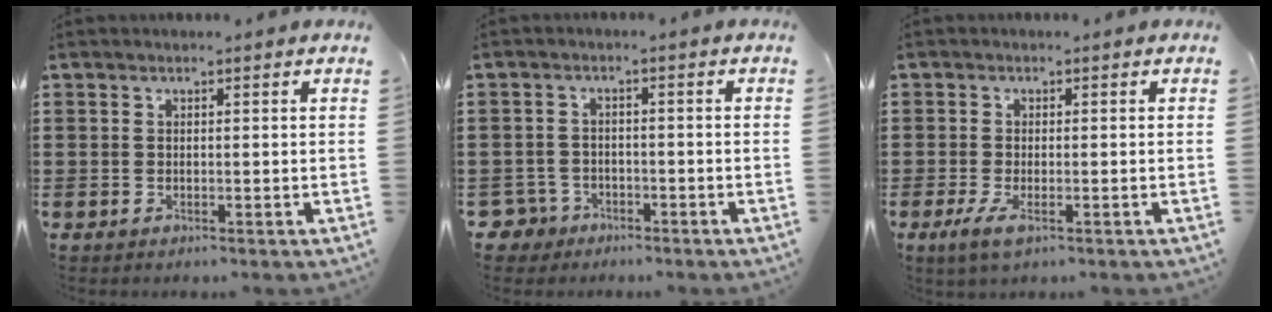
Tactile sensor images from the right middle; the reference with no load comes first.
{"total": 2.9, "force": [-2.3, 1.8, 0.4], "torque": [-0.030, -0.005, -0.051]}
{"total": 2.5, "force": [-1.0, 1.1, 2.0], "torque": [-0.050, -0.003, -0.022]}